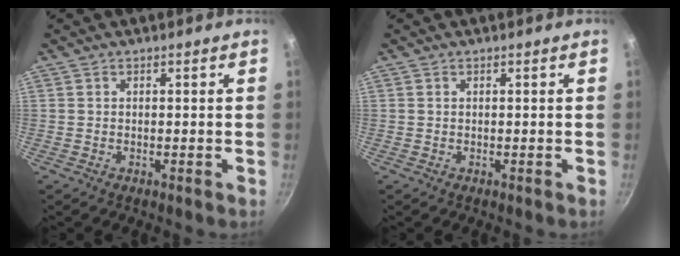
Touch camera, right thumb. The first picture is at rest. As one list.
[{"total": 0.0}]